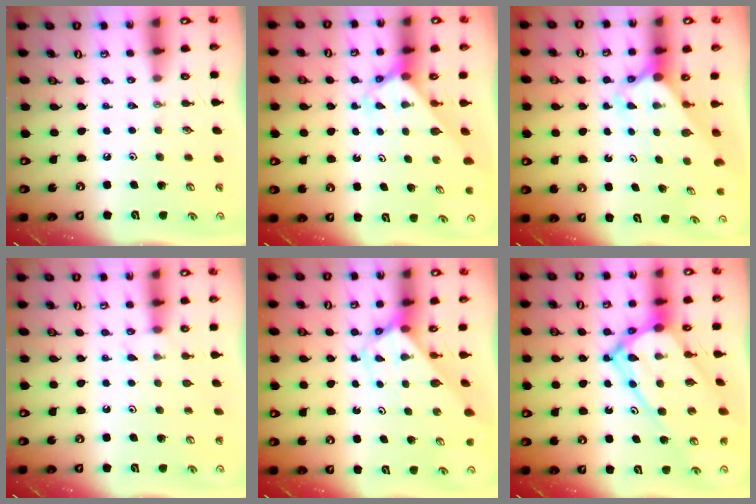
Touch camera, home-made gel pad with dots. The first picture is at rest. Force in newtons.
{"total": 2.7, "press": 2.7, "slide": 0.2}
{"total": 2.6, "press": 2.6, "slide": 0.2}
{"total": 5.6, "press": 5.6, "slide": 0.5}
{"total": 2.9, "press": 2.9, "slide": 0.1}
{"total": 20.3, "press": 20.2, "slide": 1.8}